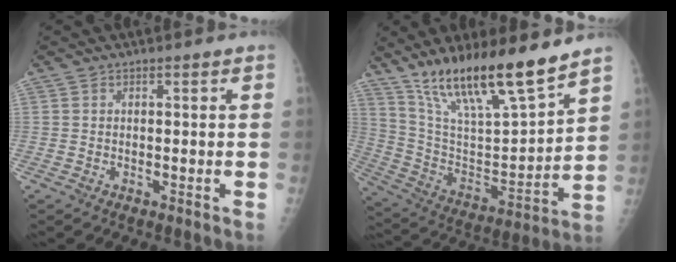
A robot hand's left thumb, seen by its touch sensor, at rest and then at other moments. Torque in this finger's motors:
{"motor_torque": [0.89, 0.86, 1.44, -1.33, 0.16]}